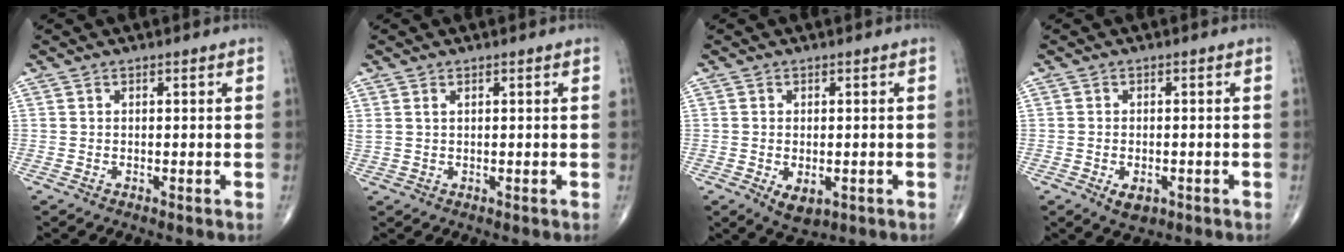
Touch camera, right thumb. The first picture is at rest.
{"total": 1.7, "force": [0.8, 0.9, 1.2], "torque": [-0.035, 0.010, 0.025]}
{"total": 4.4, "force": [-1.3, 2.6, 3.3], "torque": [-0.052, -0.005, -0.011]}
{"total": 3.5, "force": [-1.4, 2.1, 2.5], "torque": [-0.036, 0.000, -0.016]}